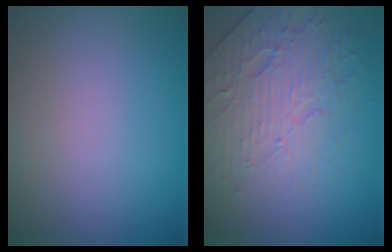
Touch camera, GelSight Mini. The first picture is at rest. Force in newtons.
{"total": 4.3, "press": 4.0, "slide": 1.7}